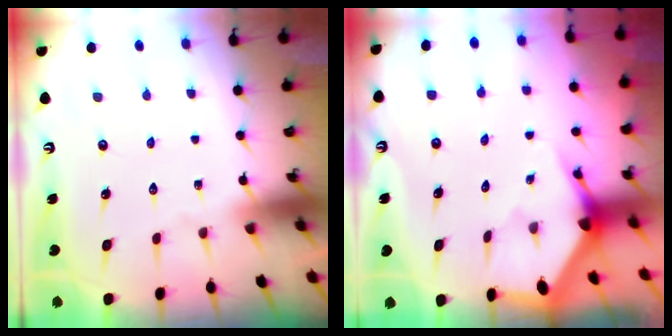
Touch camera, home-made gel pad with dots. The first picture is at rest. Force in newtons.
{"total": 3.0, "press": 3.0, "slide": 0.1}